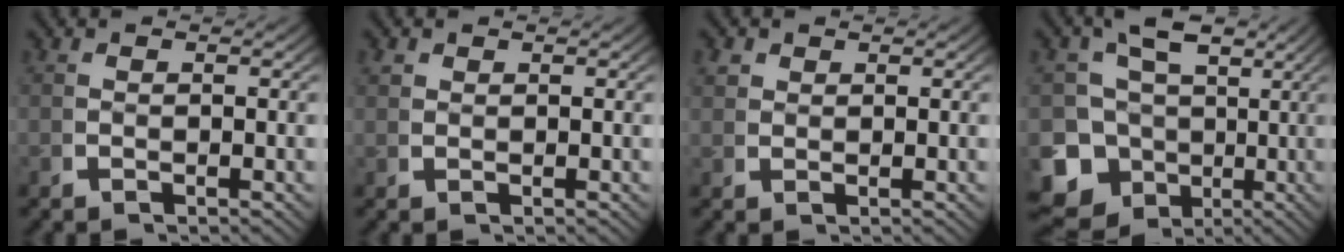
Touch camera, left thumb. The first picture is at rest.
{"total": 1.1, "force": [0.8, 0.7, 0.3], "torque": [-0.013, -0.004, 0.019]}
{"total": 1.7, "force": [1.2, 1.1, 0.6], "torque": [-0.018, -0.003, 0.027]}
{"total": 14.3, "force": [-2.6, 12.8, 6.0], "torque": [-0.139, -0.063, -0.035]}